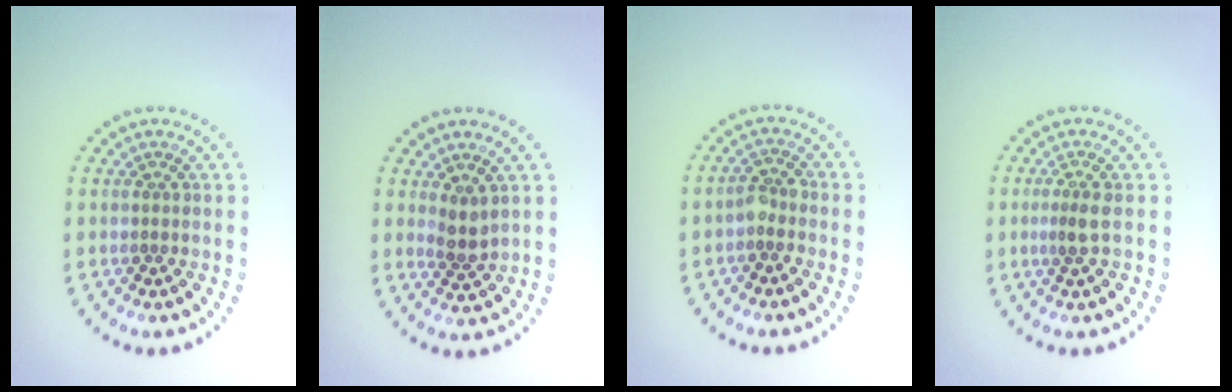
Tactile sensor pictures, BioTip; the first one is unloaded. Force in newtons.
{"total": 1.7, "press": 1.4, "slide": 0.9}
{"total": 1.7, "press": 1.4, "slide": 0.8}
{"total": 1.7, "press": 1.4, "slide": 1.0}